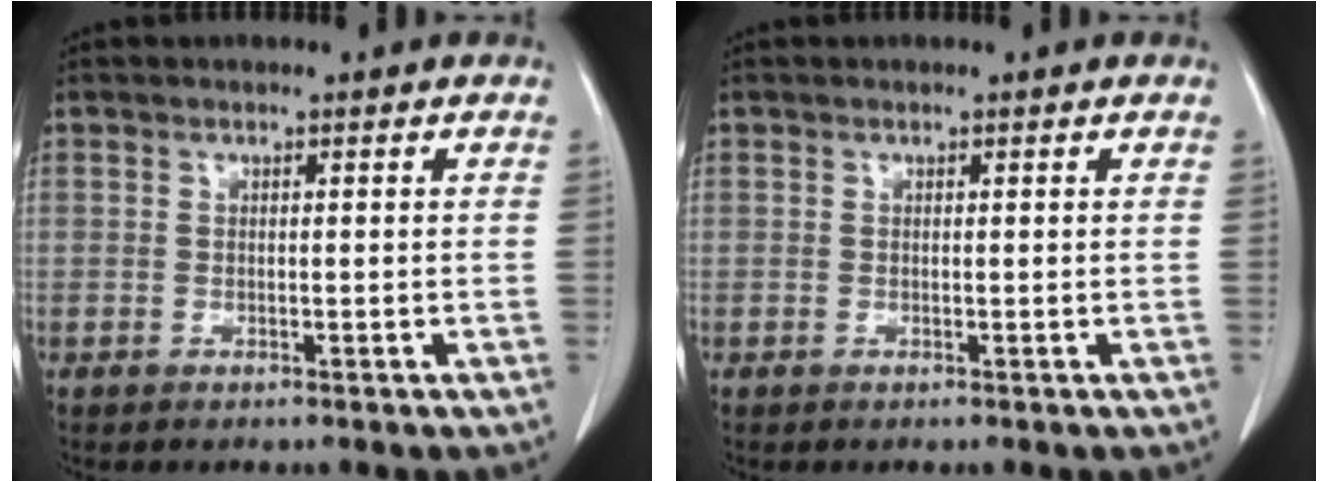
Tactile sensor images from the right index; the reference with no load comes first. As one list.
[{"total": 0.0}]